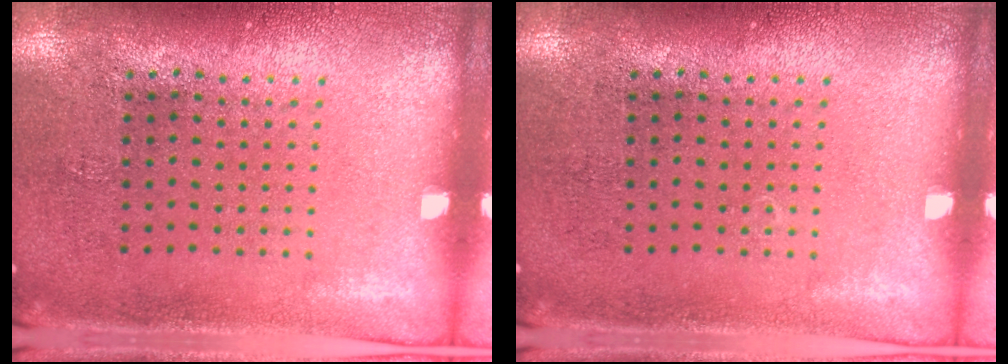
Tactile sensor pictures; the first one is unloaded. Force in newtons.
{"total": 0.0}